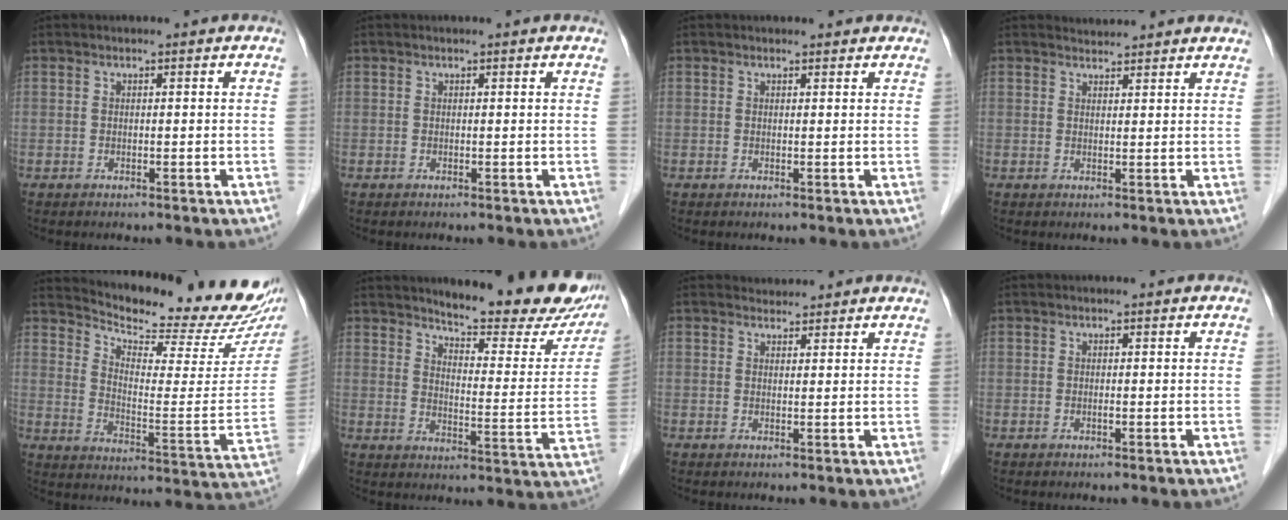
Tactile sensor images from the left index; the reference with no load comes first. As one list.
[{"total": 0.7, "force": [0.7, 0.1, 0.1], "torque": [-0.006, 0.005, 0.002]}, {"total": 2.5, "force": [2.3, 0.9, 0.4], "torque": [-0.005, 0.011, 0.019]}, {"total": 3.3, "force": [3.3, 0.5, -0.1], "torque": [-0.006, 0.013, 0.038]}, {"total": 21.3, "force": [19.8, 2.7, 7.2], "torque": [-0.115, -0.080, 0.258]}, {"total": 19.1, "force": [16.8, 3.6, 8.2], "torque": [-0.096, -0.058, 0.202]}, {"total": 2.4, "force": [2.3, 0.7, -0.3], "torque": [-0.001, 0.011, 0.030]}, {"total": 0.0}]